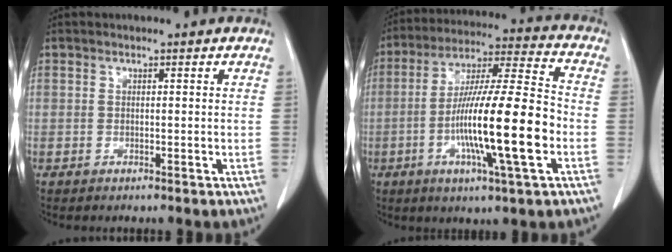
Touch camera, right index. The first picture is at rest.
{"total": 17.9, "force": [-4.5, 0.8, 17.3], "torque": [-0.308, -0.006, -0.080]}